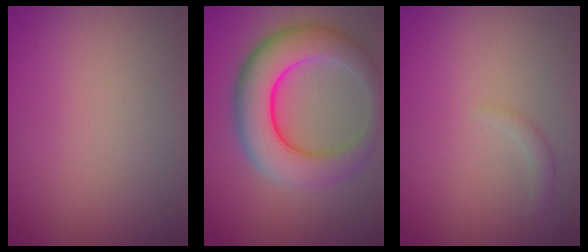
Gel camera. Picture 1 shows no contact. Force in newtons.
{"total": 8.9, "press": 8.9, "slide": 0.2}
{"total": 0.8, "press": 0.8, "slide": 0.0}